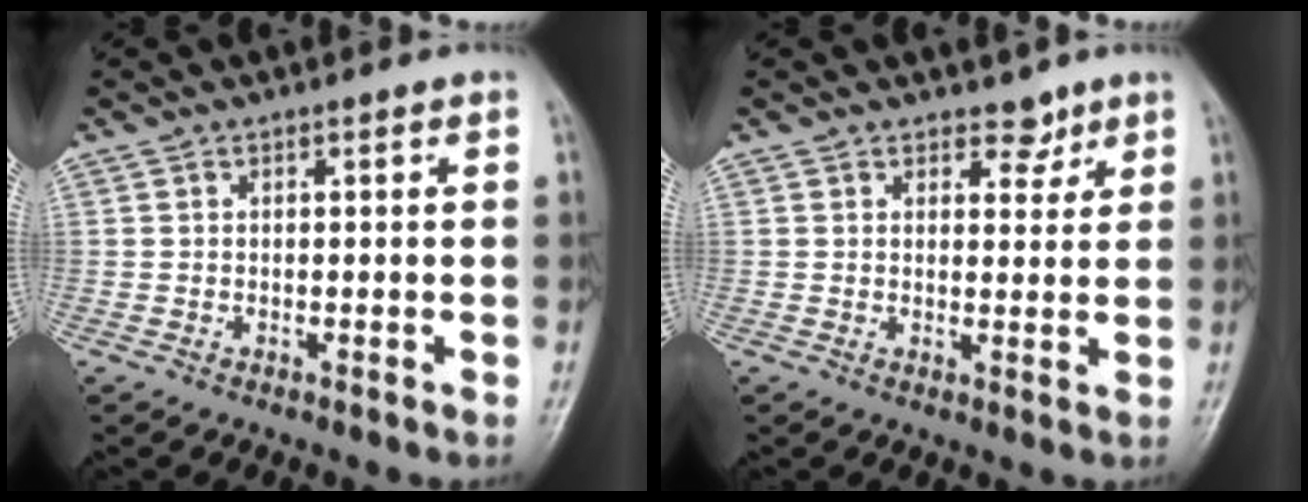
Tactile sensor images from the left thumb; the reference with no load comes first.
{"total": 3.2, "force": [2.4, 1.8, 1.0], "torque": [0.007, -0.015, 0.034]}